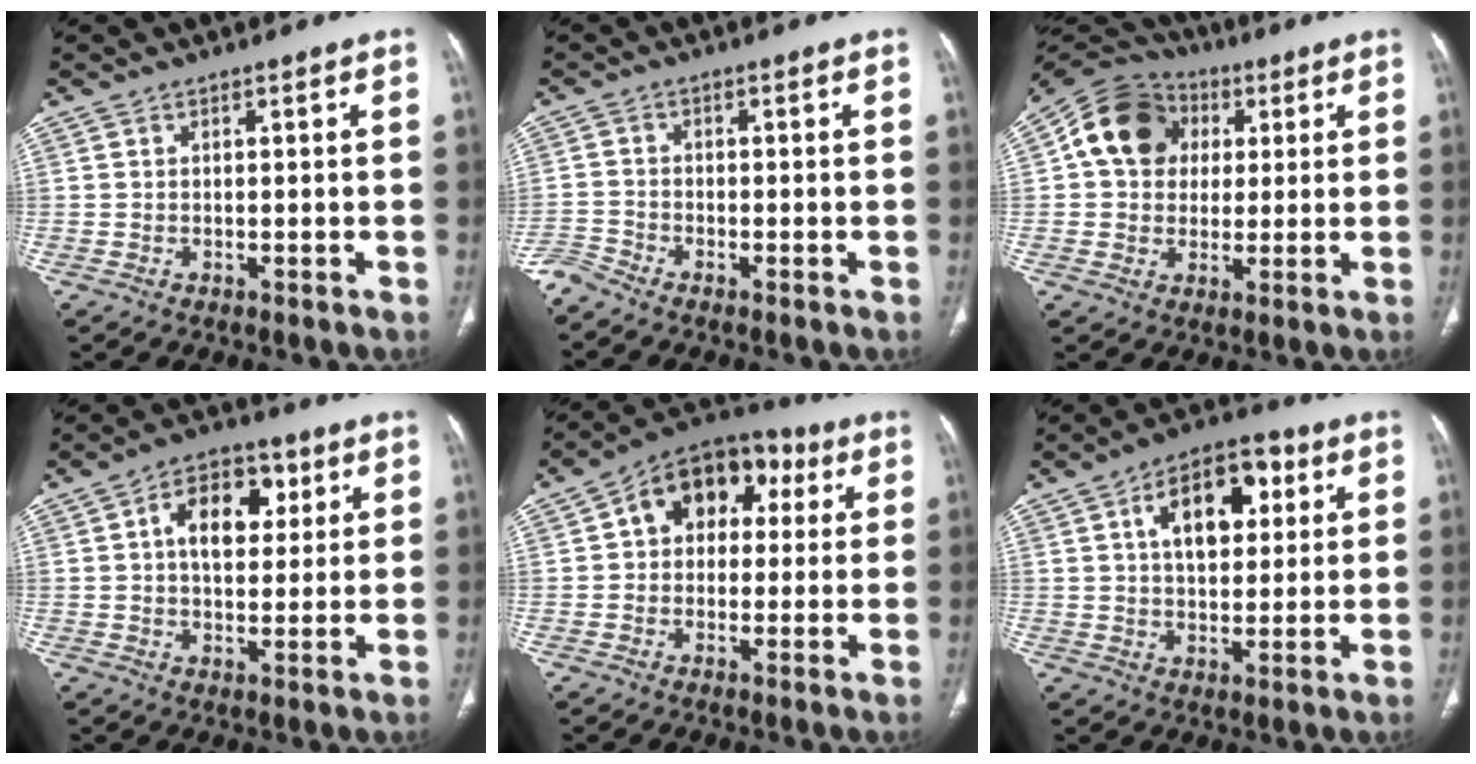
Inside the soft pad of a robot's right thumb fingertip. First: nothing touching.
{"total": 3.1, "force": [-3.1, 0.0, 0.3], "torque": [-0.021, -0.008, -0.070]}
{"total": 13.5, "force": [3.1, 11.2, 6.9], "torque": [-0.103, 0.013, 0.043]}
{"total": 10.9, "force": [3.0, 6.9, 7.9], "torque": [-0.094, 0.006, 0.043]}
{"total": 13.7, "force": [3.4, 9.8, 8.9], "torque": [-0.086, 0.032, 0.041]}
{"total": 13.5, "force": [4.2, 7.8, 10.3], "torque": [-0.128, 0.008, 0.061]}